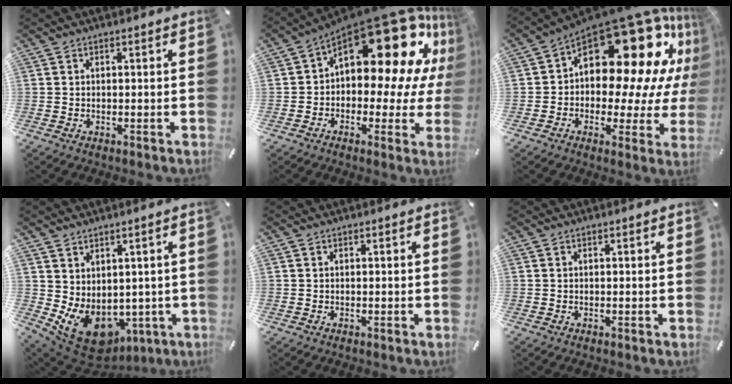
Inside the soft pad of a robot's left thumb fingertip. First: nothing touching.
{"total": 23.7, "force": [11.1, 11.9, 17.2], "torque": [-0.247, -0.086, 0.191]}
{"total": 24.4, "force": [10.9, 13.0, 17.6], "torque": [-0.255, -0.101, 0.192]}
{"total": 8.8, "force": [-1.4, 7.5, 4.3], "torque": [-0.081, -0.019, -0.013]}
{"total": 0.0}
{"total": 0.0}